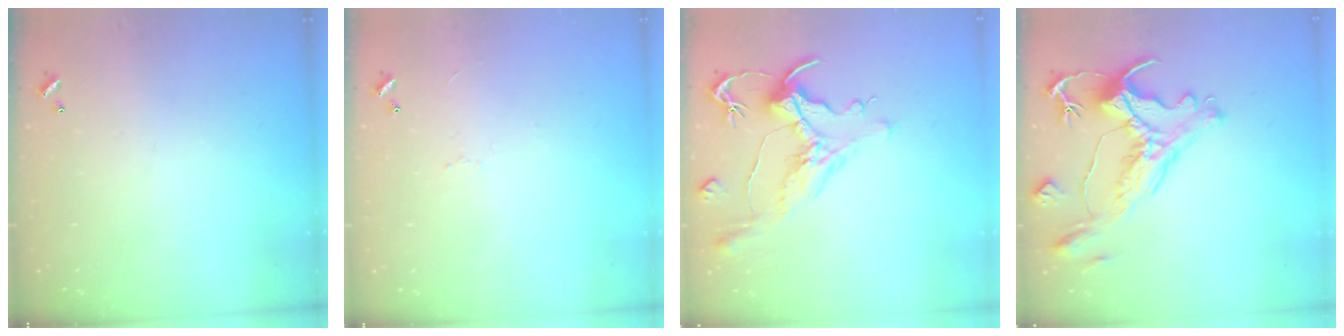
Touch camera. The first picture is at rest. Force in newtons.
{"total": 2.3, "press": 2.2, "slide": 0.6}
{"total": 1.1, "press": 0.0, "slide": 1.1}
{"total": 3.1, "press": 2.8, "slide": 1.4}